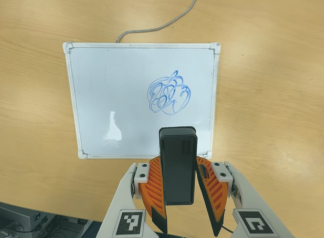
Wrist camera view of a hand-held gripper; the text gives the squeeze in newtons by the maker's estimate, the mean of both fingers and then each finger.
{"total": 5.1, "left": 4.8, "right": 5.5}